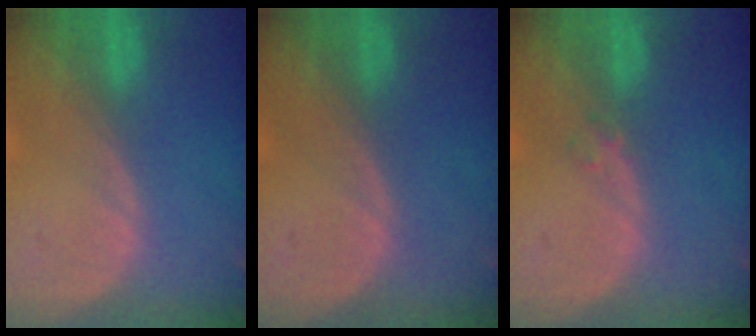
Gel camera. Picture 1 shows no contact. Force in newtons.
{"total": 0.0}
{"total": 1.0, "press": 1.0, "slide": 0.2}